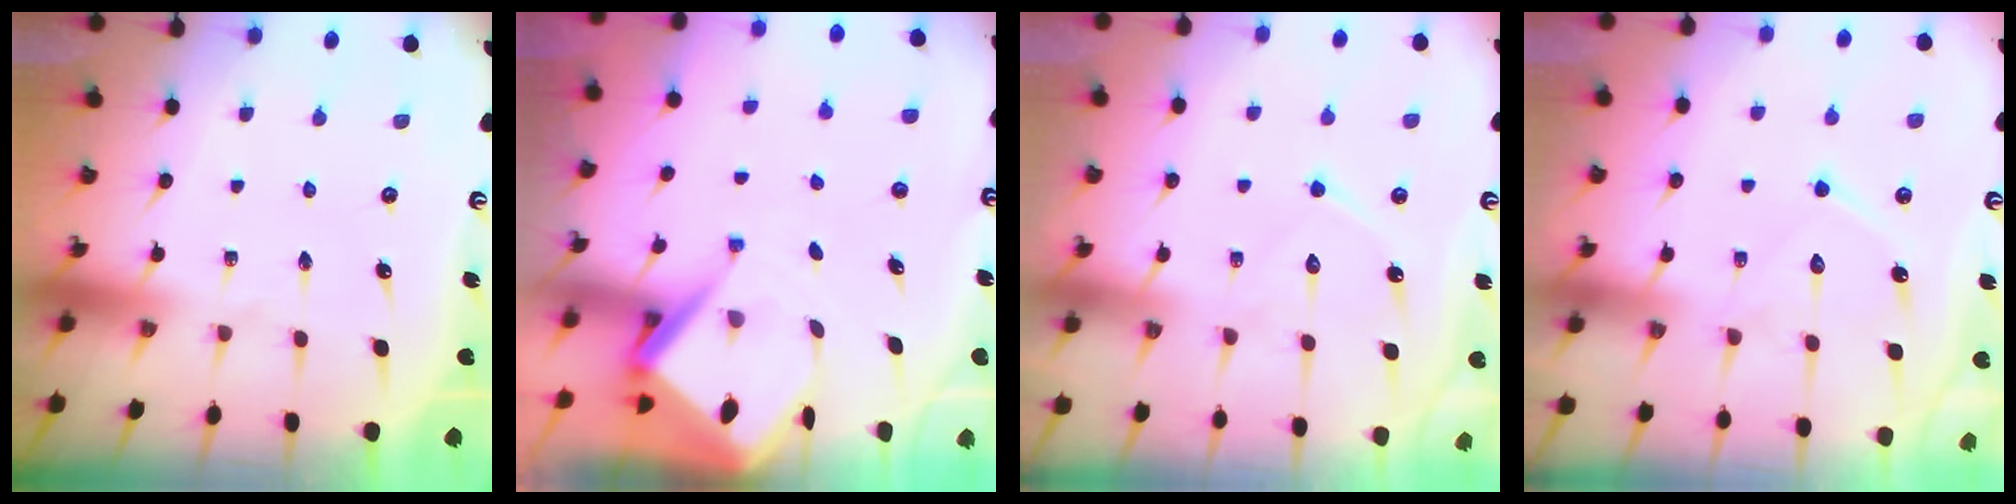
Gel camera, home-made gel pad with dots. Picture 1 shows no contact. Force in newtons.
{"total": 8.4, "press": 8.3, "slide": 0.7}
{"total": 8.8, "press": 8.8, "slide": 0.8}
{"total": 11.2, "press": 11.2, "slide": 1.0}